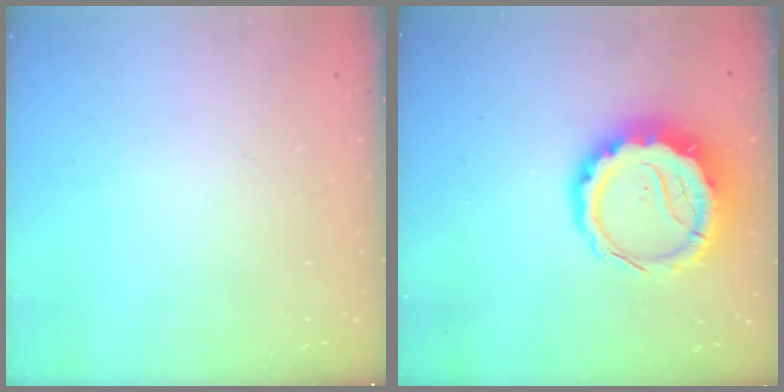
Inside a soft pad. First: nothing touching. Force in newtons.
{"total": 12.2, "press": 11.9, "slide": 2.7}